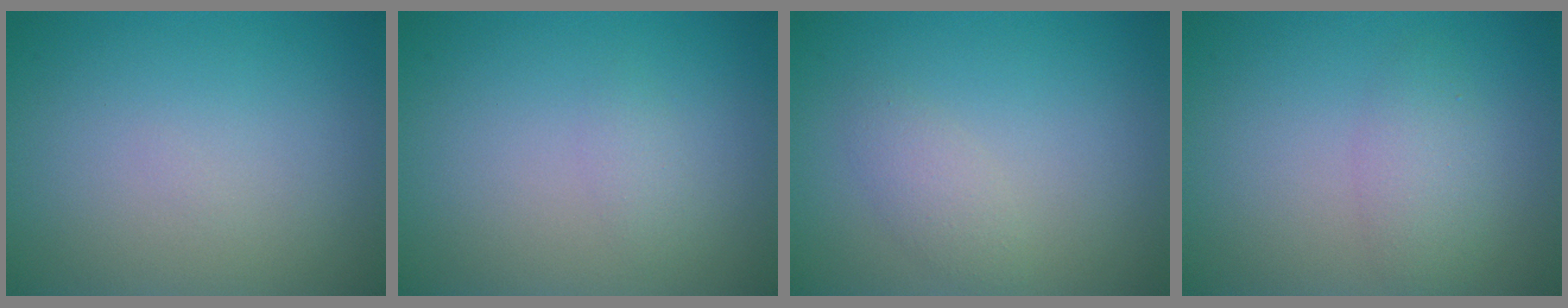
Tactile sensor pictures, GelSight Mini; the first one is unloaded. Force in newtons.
{"total": 2.1, "press": 2.1, "slide": 0.2}
{"total": 1.6, "press": 1.6, "slide": 0.2}
{"total": 2.2, "press": 2.1, "slide": 0.2}